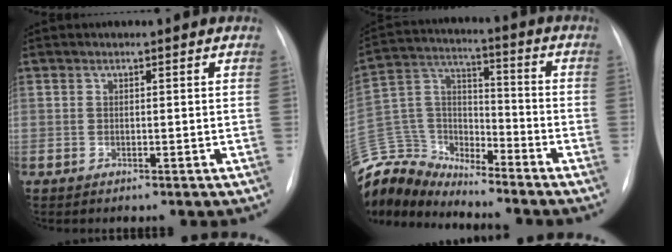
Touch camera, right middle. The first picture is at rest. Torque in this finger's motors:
{"motor_torque": [-0.23, -0.44, -0.01, -0.06]}